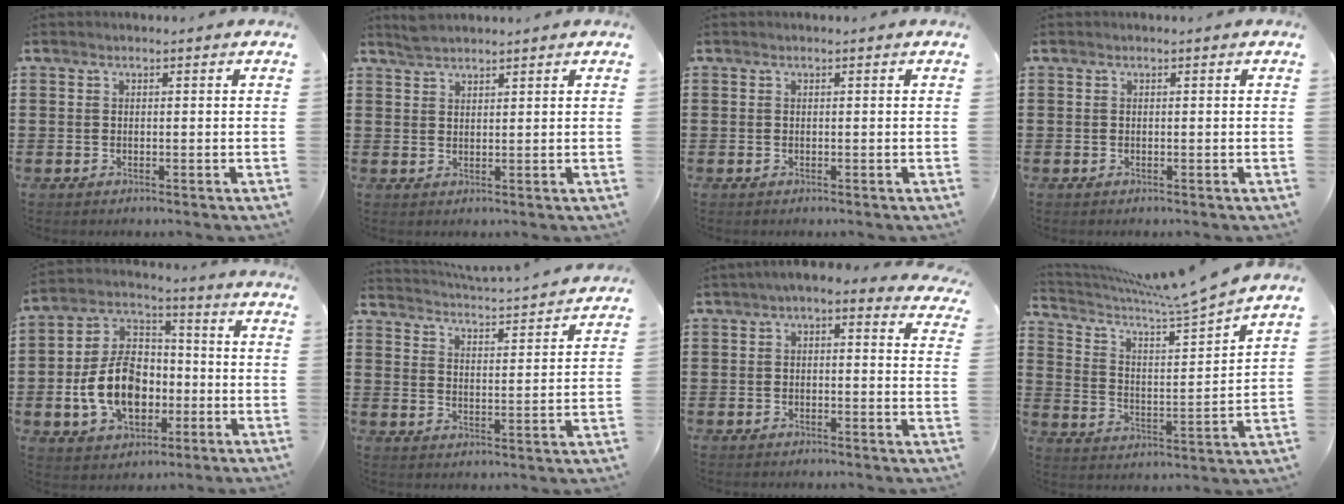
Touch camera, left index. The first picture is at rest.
{"total": 2.1, "force": [2.0, 0.3, 0.4], "torque": [-0.012, 0.003, 0.040]}
{"total": 0.0}
{"total": 0.0}
{"total": 11.9, "force": [-2.5, 8.3, 8.2], "torque": [-0.204, 0.013, -0.048]}
{"total": 3.2, "force": [3.1, -0.6, 0.3], "torque": [-0.027, -0.034, 0.045]}
{"total": 1.5, "force": [0.3, 1.1, 1.0], "torque": [-0.024, 0.005, 0.001]}
{"total": 6.8, "force": [6.1, -0.7, 2.9], "torque": [-0.084, -0.049, 0.094]}